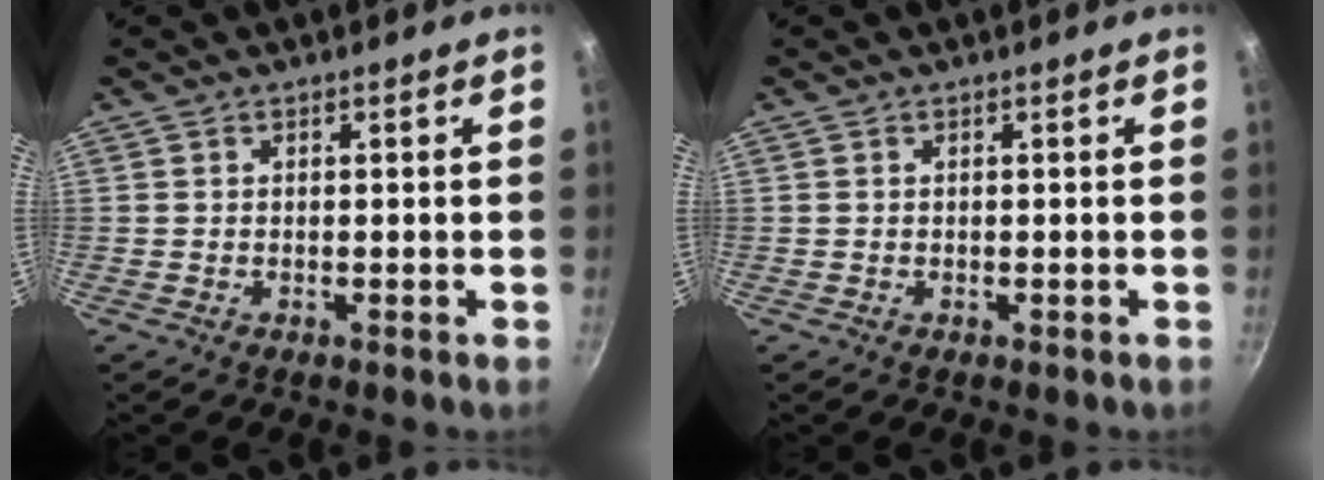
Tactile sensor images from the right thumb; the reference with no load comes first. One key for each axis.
{"total": 0.0}